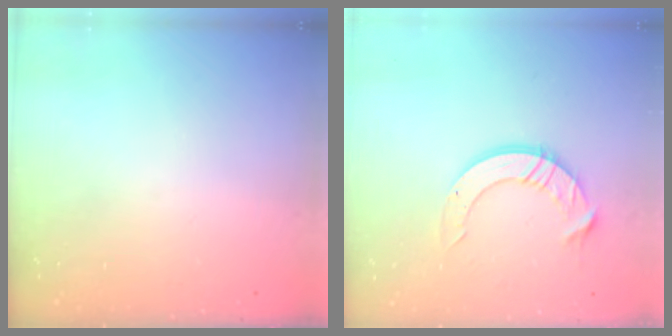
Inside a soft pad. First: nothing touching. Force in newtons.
{"total": 12.6, "press": 12.6, "slide": 1.3}